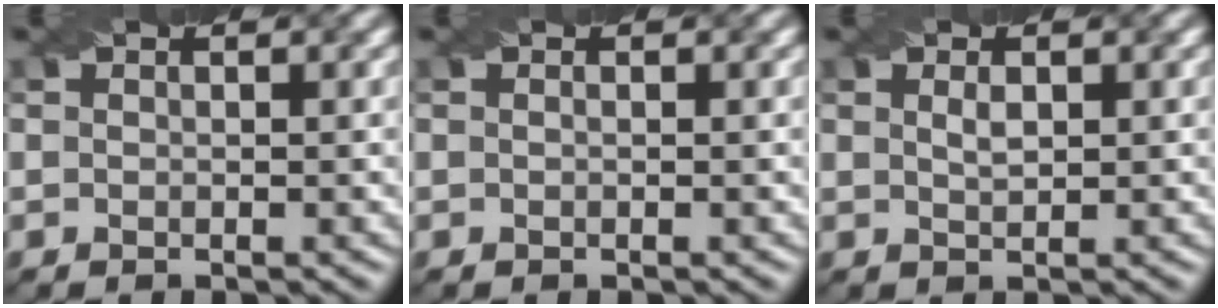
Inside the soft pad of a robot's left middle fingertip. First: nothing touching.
{"total": 0.0}
{"total": 1.0, "force": [0.4, 0.4, 0.8], "torque": [-0.018, 0.000, 0.011]}